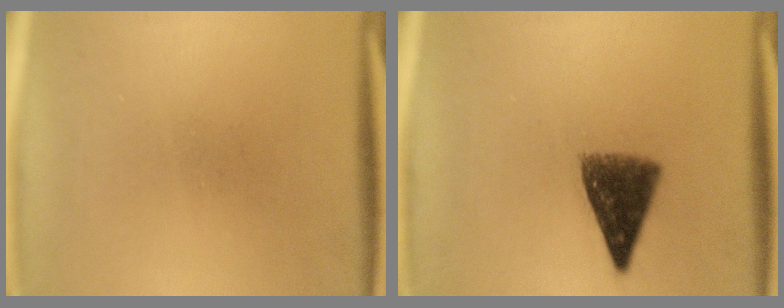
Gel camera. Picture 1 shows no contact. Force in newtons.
{"total": 8.0}